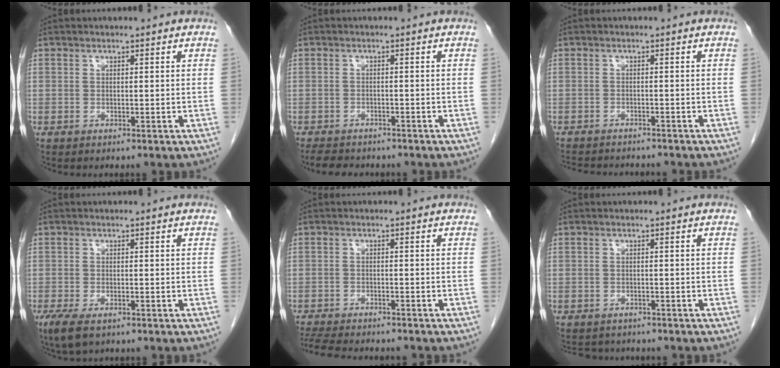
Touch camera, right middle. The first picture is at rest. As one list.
[{"total": 6.1, "force": [-5.2, 2.2, 2.1], "torque": [-0.036, -0.006, -0.072]}, {"total": 9.0, "force": [-8.2, 2.2, 2.8], "torque": [-0.049, -0.003, -0.109]}, {"total": 4.5, "force": [-2.7, 1.8, 3.0], "torque": [-0.066, -0.012, -0.044]}, {"total": 10.9, "force": [-9.7, 2.1, 4.4], "torque": [-0.078, -0.013, -0.140]}, {"total": 3.7, "force": [-3.3, 1.6, 0.2], "torque": [0.000, 0.000, -0.044]}]